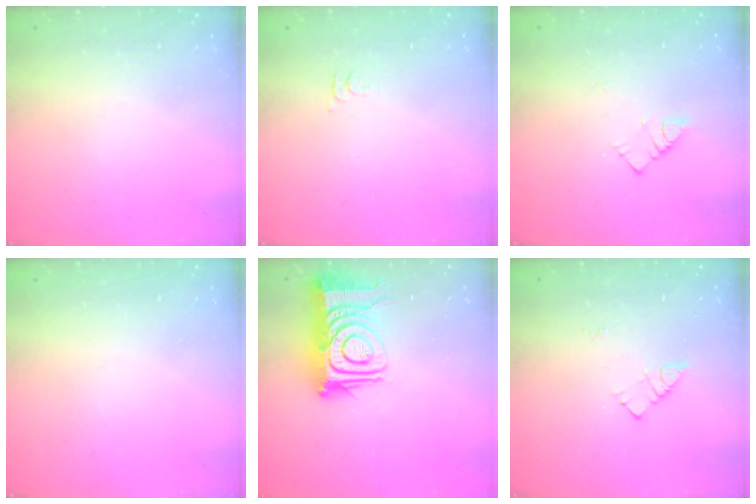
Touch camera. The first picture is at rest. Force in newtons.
{"total": 3.4, "press": 3.4, "slide": 0.5}
{"total": 3.4, "press": 3.3, "slide": 0.6}
{"total": 0.0}
{"total": 15.9, "press": 15.8, "slide": 1.6}
{"total": 3.9, "press": 3.8, "slide": 0.5}